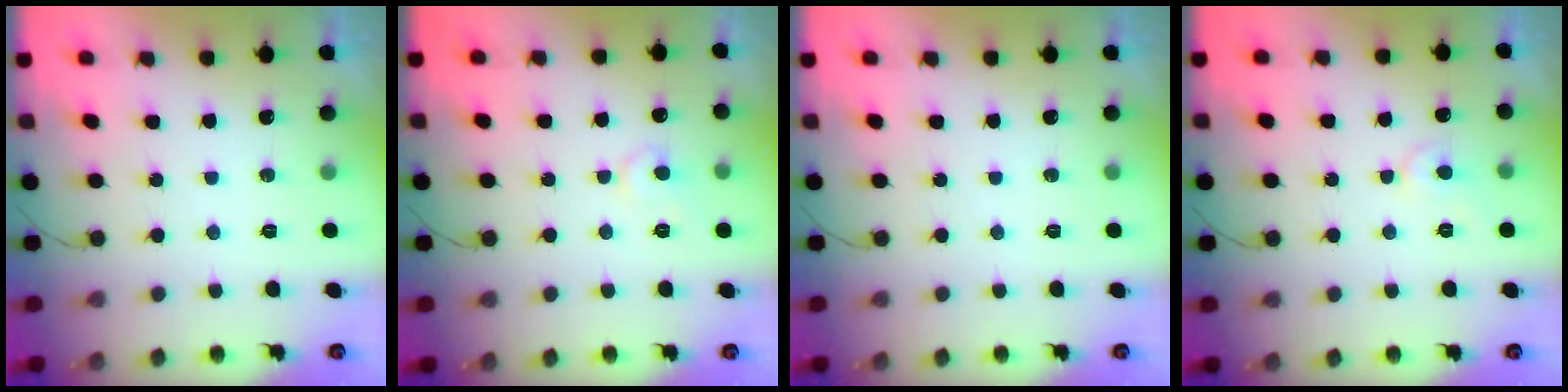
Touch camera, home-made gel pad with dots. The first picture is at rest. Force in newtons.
{"total": 6.1, "press": 6.1, "slide": 0.3}
{"total": 0.0}
{"total": 5.9, "press": 5.9, "slide": 0.4}